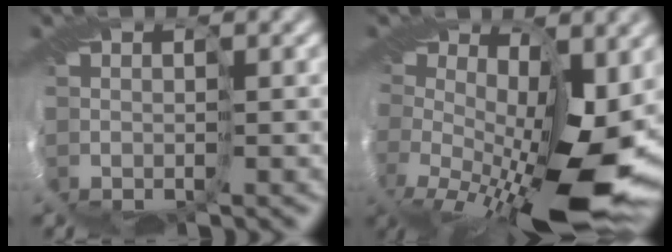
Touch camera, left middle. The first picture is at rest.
{"total": 12.9, "force": [-2.7, 5.8, 11.3], "torque": [-0.213, -0.039, -0.038]}